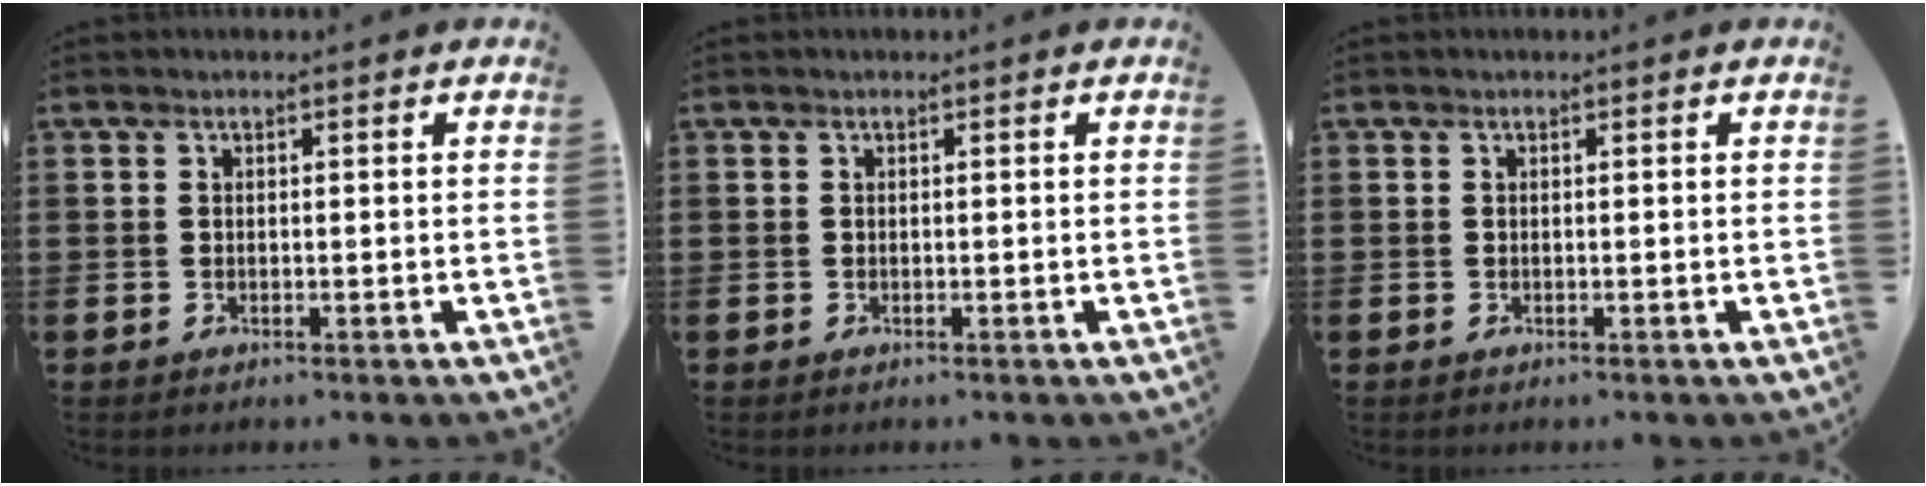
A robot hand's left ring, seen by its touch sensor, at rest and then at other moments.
{"total": 0.0}
{"total": 0.0}